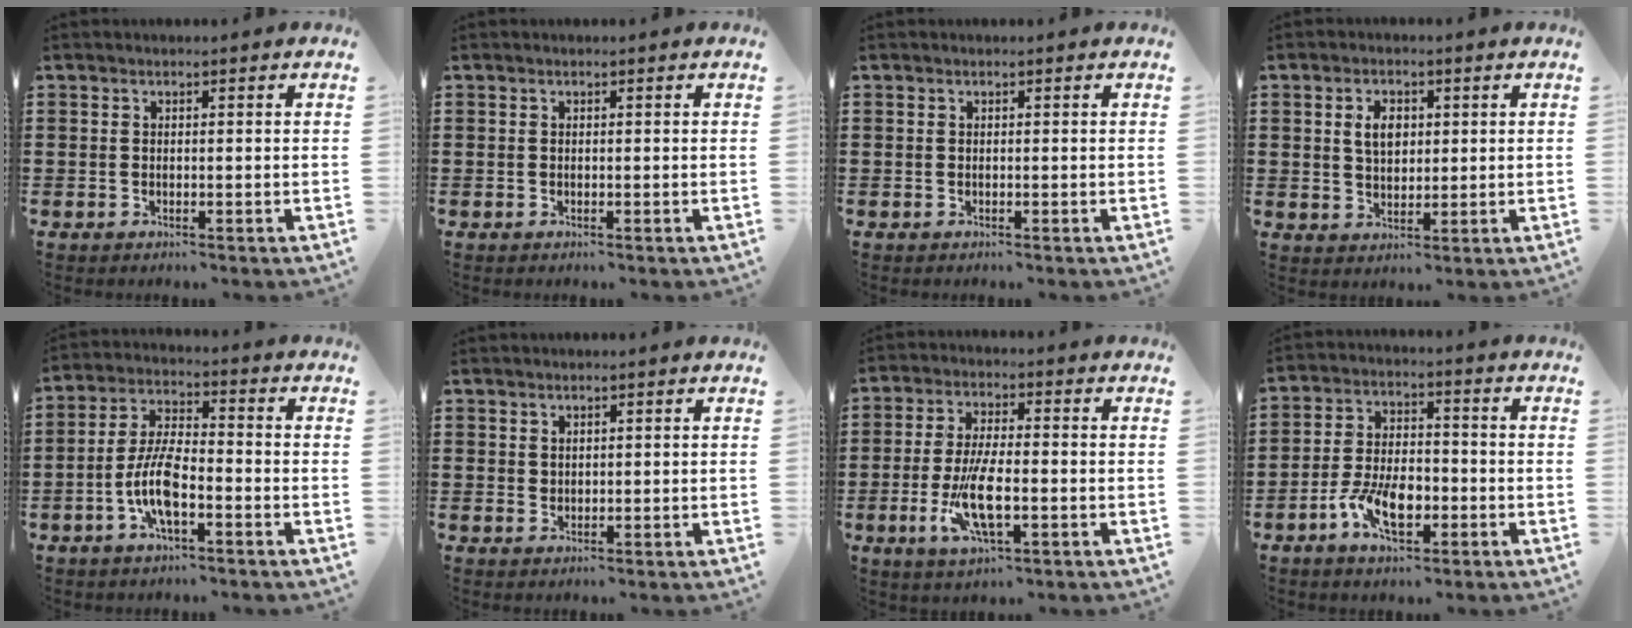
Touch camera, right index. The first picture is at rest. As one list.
[{"total": 0.0}, {"total": 0.0}, {"total": 4.1, "force": [1.0, 2.6, 3.0], "torque": [-0.058, 0.010, 0.013]}, {"total": 7.9, "force": [-2.9, 2.5, 6.9], "torque": [-0.164, -0.012, -0.061]}, {"total": 1.2, "force": [1.0, 0.6, 0.2], "torque": [-0.005, 0.003, 0.021]}, {"total": 8.8, "force": [-2.5, 2.5, 8.1], "torque": [-0.181, -0.023, -0.048]}, {"total": 8.2, "force": [-3.5, 3.9, 6.3], "torque": [-0.138, -0.003, -0.065]}]